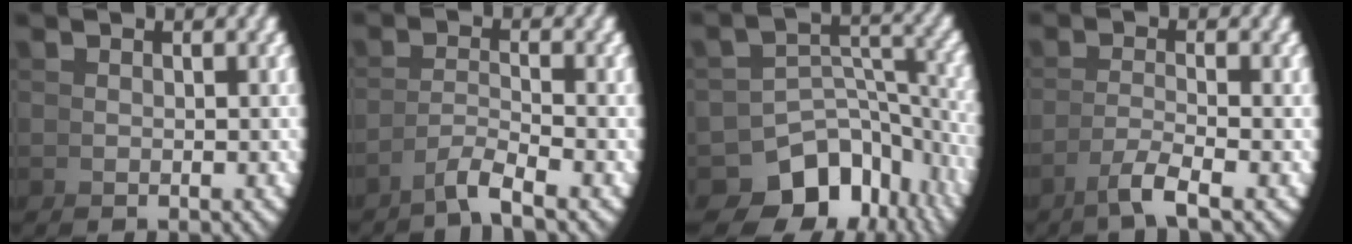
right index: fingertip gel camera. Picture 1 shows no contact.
{"total": 2.5, "force": [-1.8, -0.4, 1.8], "torque": [-0.023, 0.002, -0.032]}
{"total": 13.0, "force": [-6.4, 8.6, 7.4], "torque": [-0.123, -0.069, -0.071]}
{"total": 2.7, "force": [-1.4, -0.8, 2.2], "torque": [-0.040, -0.005, -0.019]}